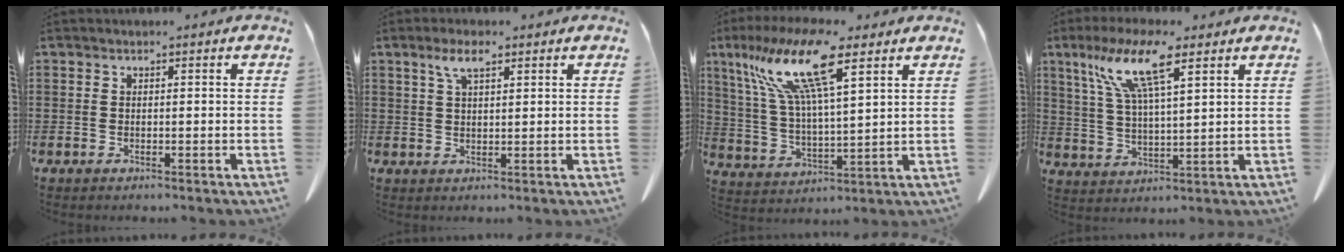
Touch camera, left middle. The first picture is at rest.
{"total": 3.9, "force": [2.2, 1.1, 3.0], "torque": [-0.065, 0.007, 0.037]}
{"total": 14.3, "force": [8.8, 3.0, 10.9], "torque": [-0.253, -0.026, 0.143]}
{"total": 10.4, "force": [6.4, 2.0, 7.9], "torque": [-0.169, -0.002, 0.113]}